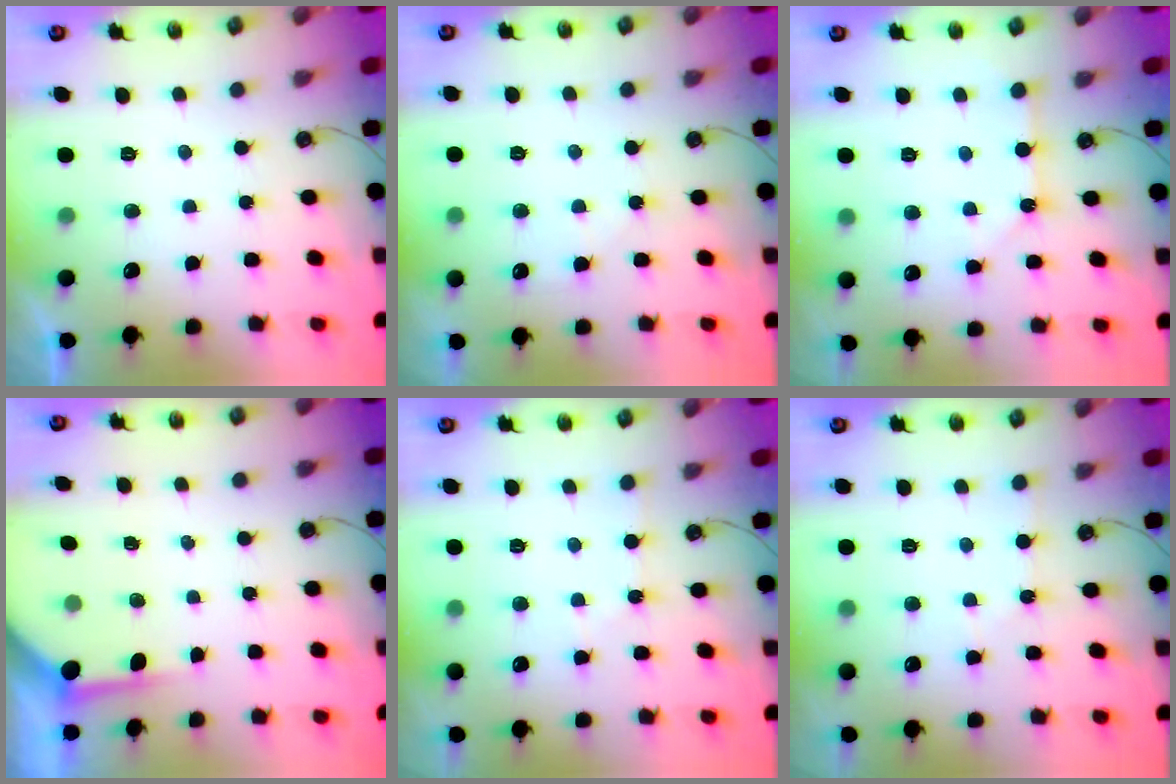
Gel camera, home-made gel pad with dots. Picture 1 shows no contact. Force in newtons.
{"total": 4.8, "press": 4.8, "slide": 0.6}
{"total": 2.8, "press": 2.8, "slide": 0.1}
{"total": 3.5, "press": 3.4, "slide": 0.5}
{"total": 2.8, "press": 2.7, "slide": 0.4}
{"total": 2.8, "press": 2.7, "slide": 0.4}